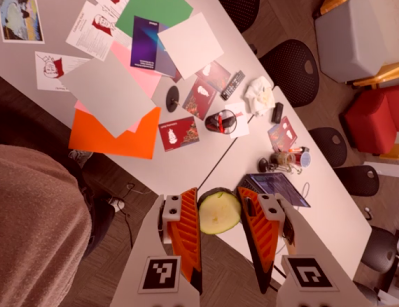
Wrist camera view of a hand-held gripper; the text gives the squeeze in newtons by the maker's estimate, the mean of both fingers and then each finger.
{"total": 11.7, "left": 12.0, "right": 11.3}